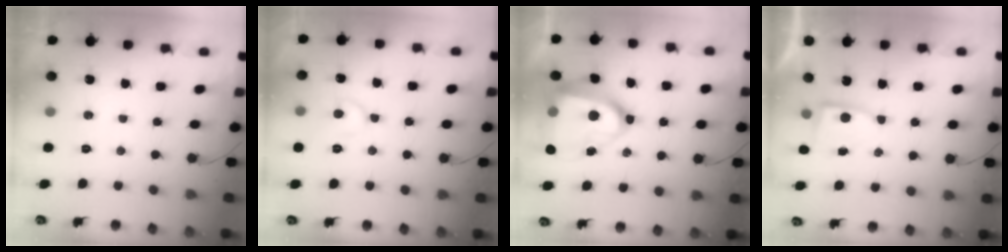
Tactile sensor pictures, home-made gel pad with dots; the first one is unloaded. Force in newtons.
{"total": 7.4, "press": 7.4, "slide": 0.7}
{"total": 20.6, "press": 20.5, "slide": 2.0}
{"total": 2.9, "press": 2.9, "slide": 0.4}